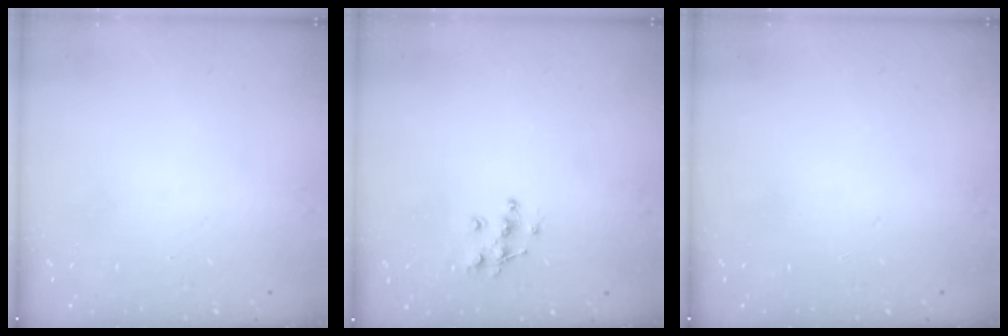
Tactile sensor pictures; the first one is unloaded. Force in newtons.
{"total": 7.8, "press": 7.7, "slide": 0.5}
{"total": 0.0}